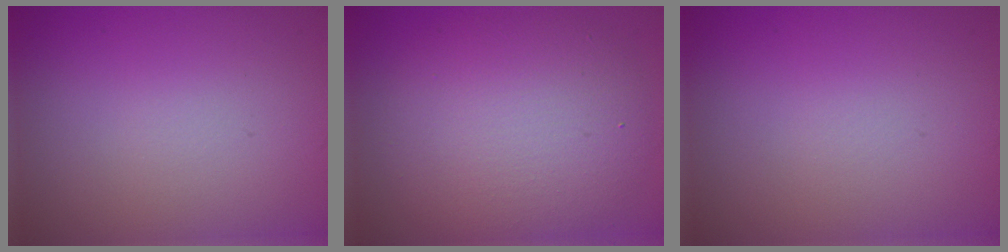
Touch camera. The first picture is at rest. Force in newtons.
{"total": 7.7, "press": 7.6, "slide": 0.3}
{"total": 0.0}